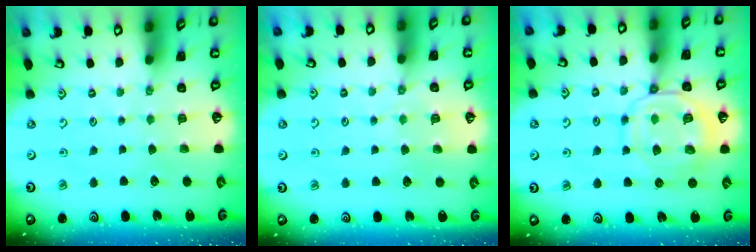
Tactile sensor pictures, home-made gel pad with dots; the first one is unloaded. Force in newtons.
{"total": 2.5, "press": 2.5, "slide": 0.4}
{"total": 10.2, "press": 10.1, "slide": 1.3}